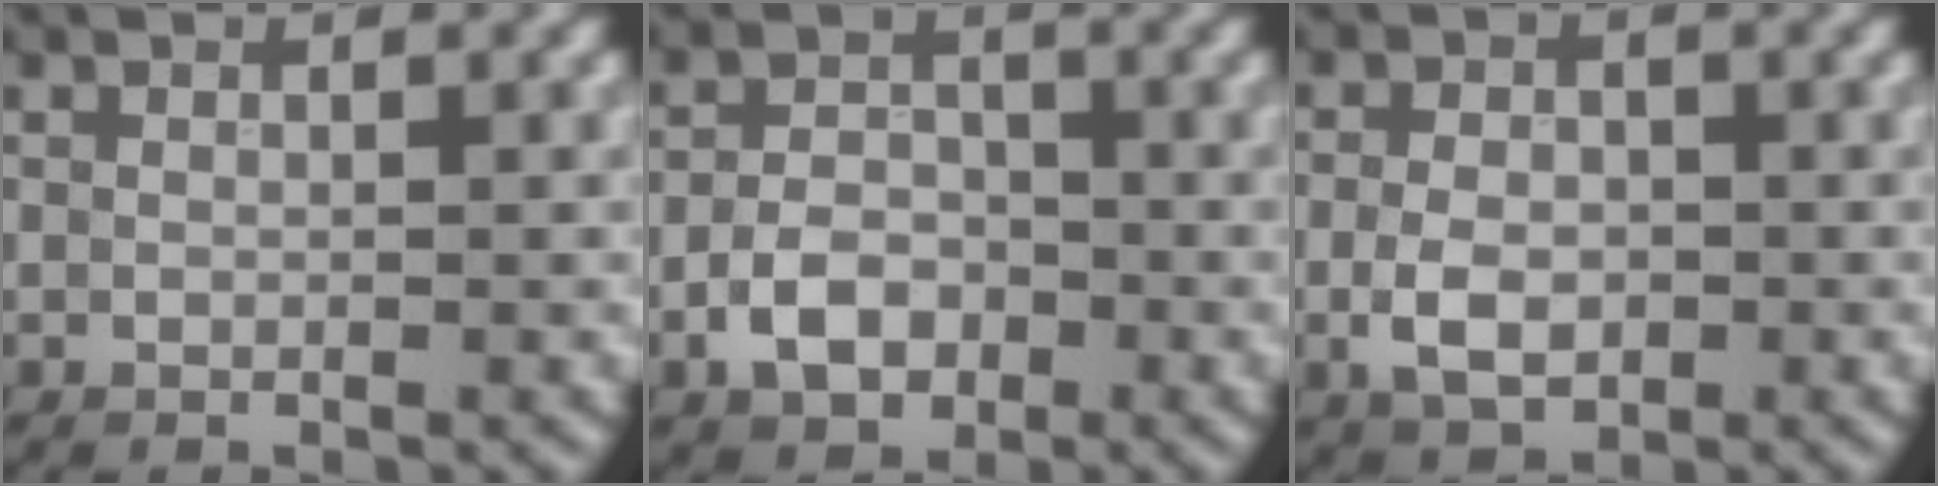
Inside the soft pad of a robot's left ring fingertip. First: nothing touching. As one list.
[{"total": 3.8, "force": [-1.7, 2.6, 2.3], "torque": [-0.036, 0.004, -0.036]}, {"total": 3.5, "force": [-0.9, 2.3, 2.4], "torque": [-0.049, -0.002, -0.021]}]